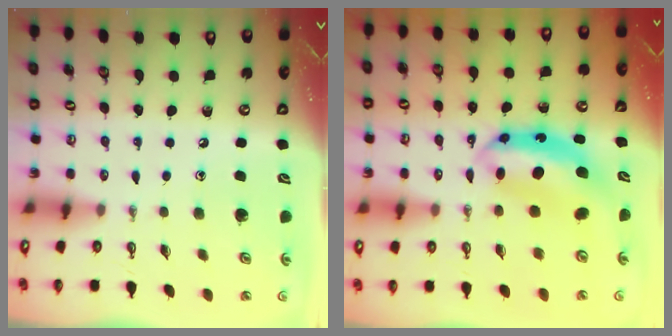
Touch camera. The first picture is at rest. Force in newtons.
{"total": 8.3, "press": 8.3, "slide": 0.7}